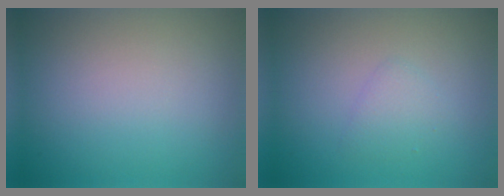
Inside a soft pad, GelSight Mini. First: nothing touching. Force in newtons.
{"total": 1.4, "press": 1.4, "slide": 0.0}